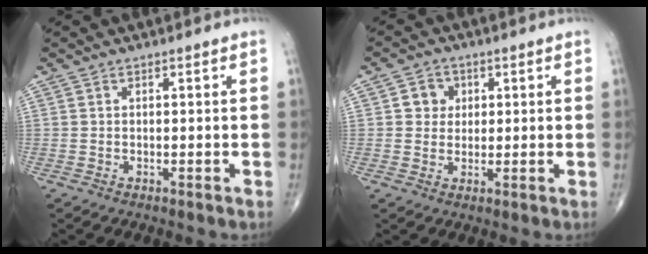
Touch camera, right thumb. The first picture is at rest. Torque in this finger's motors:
{"motor_torque": [0.43, 0.72, 0.29, 0.20, -0.03]}